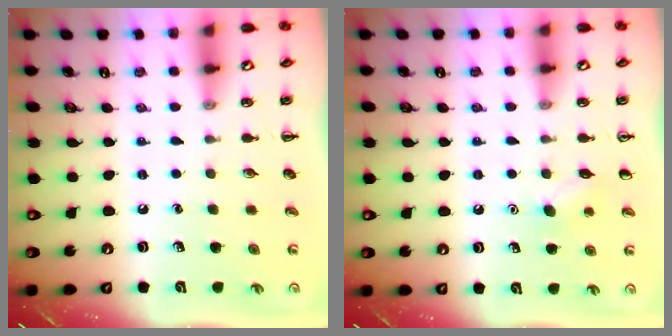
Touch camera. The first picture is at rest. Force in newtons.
{"total": 5.7, "press": 5.4, "slide": 1.6}